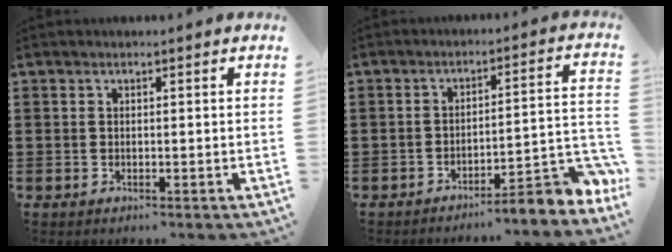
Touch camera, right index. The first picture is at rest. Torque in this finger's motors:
{"motor_torque": [1.15, -0.99, 0.27, 0.03]}